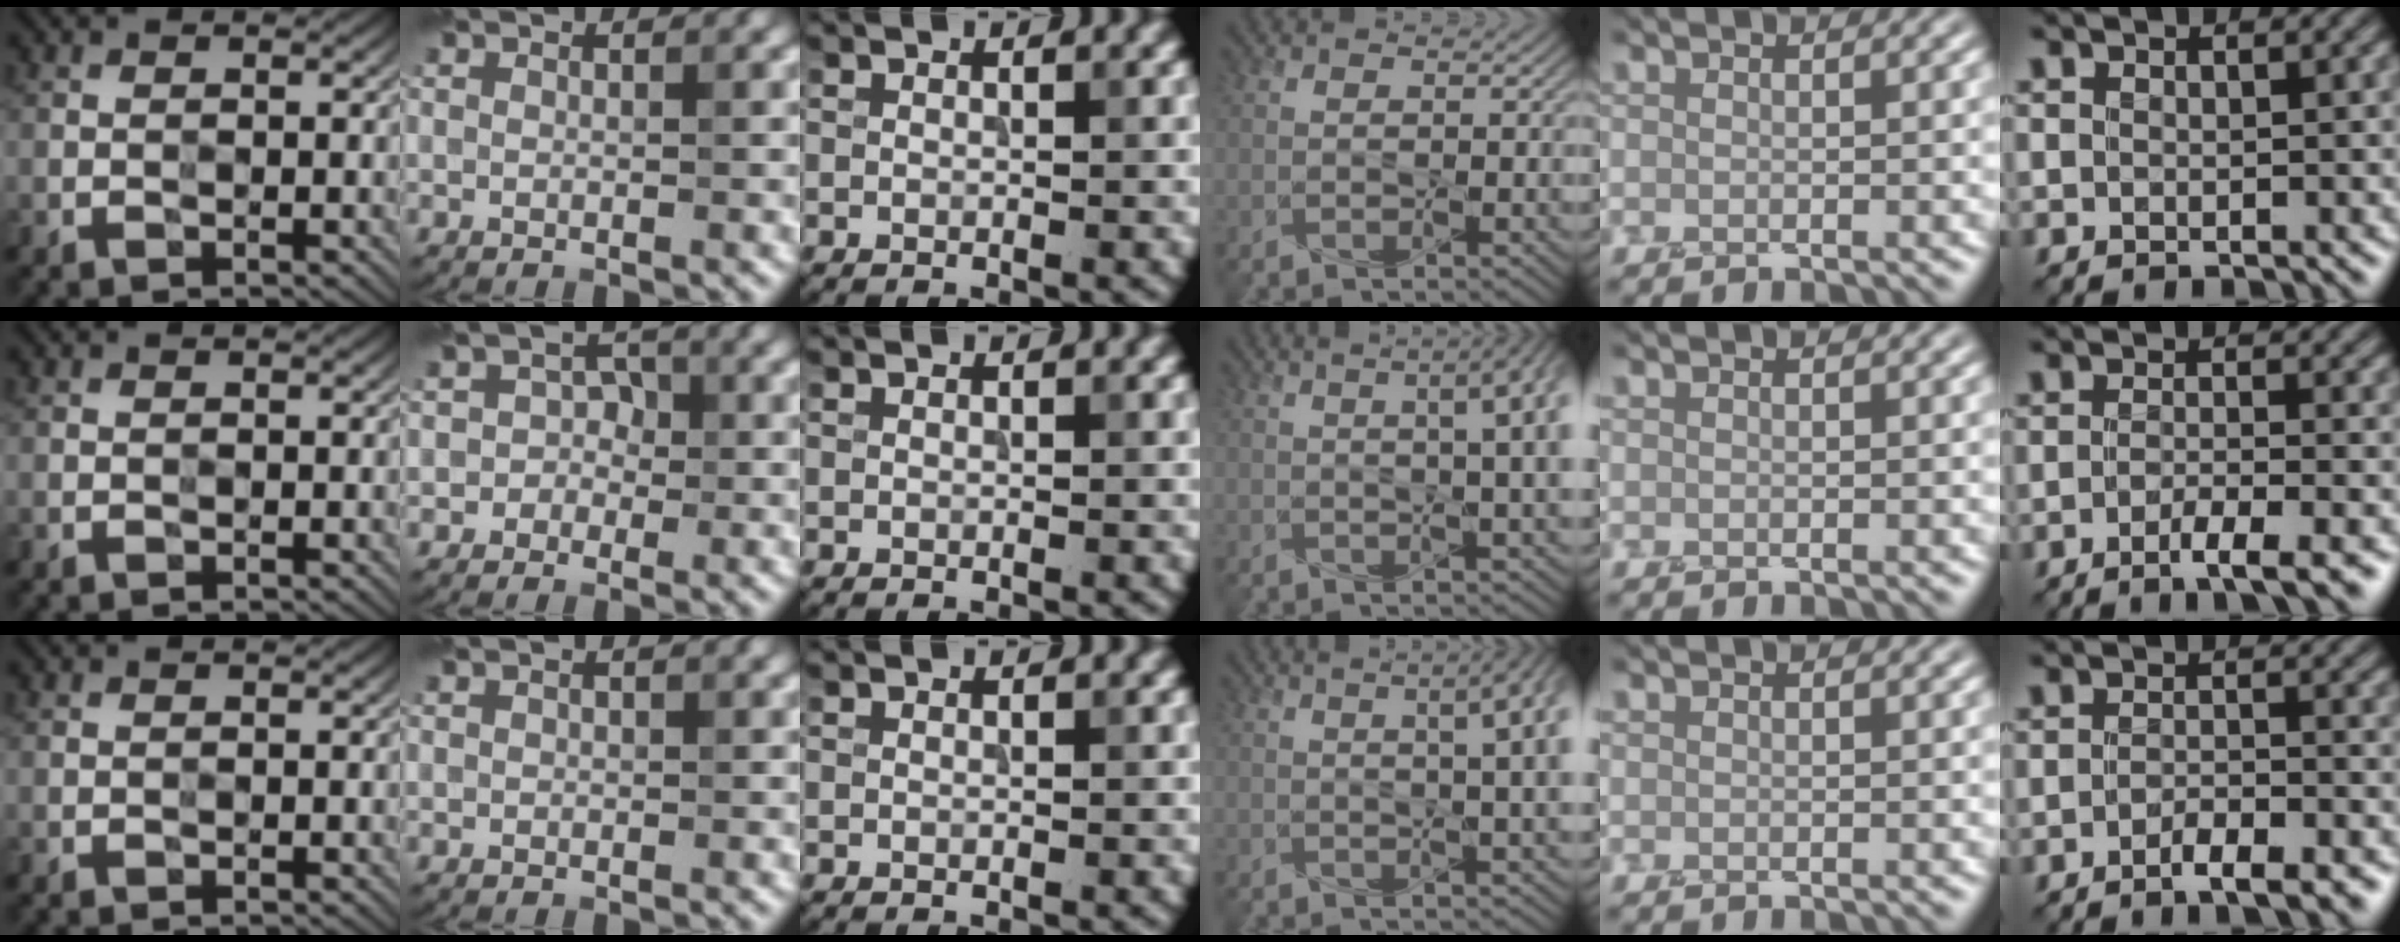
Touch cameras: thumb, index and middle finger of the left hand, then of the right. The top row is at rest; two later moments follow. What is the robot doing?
{"motion": "screw", "object": "organic brewed tea cap"}